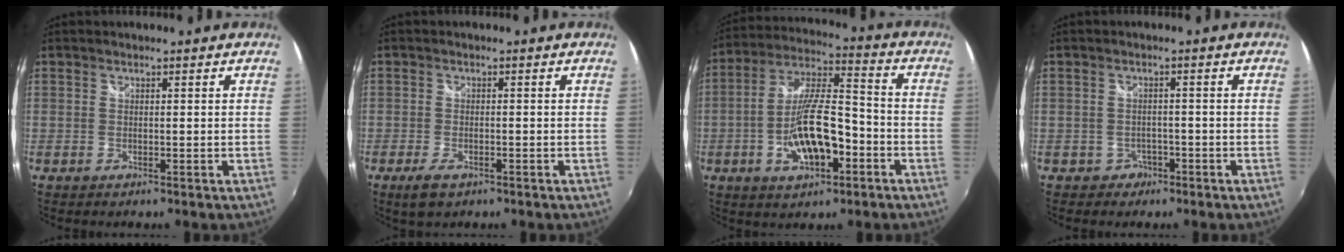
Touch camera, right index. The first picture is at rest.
{"total": 3.9, "force": [-2.4, 1.7, 2.5], "torque": [-0.059, -0.007, -0.043]}
{"total": 14.2, "force": [-5.0, 5.3, 12.2], "torque": [-0.241, 0.008, -0.079]}
{"total": 3.1, "force": [-1.7, 2.5, 0.2], "torque": [-0.010, 0.009, -0.024]}